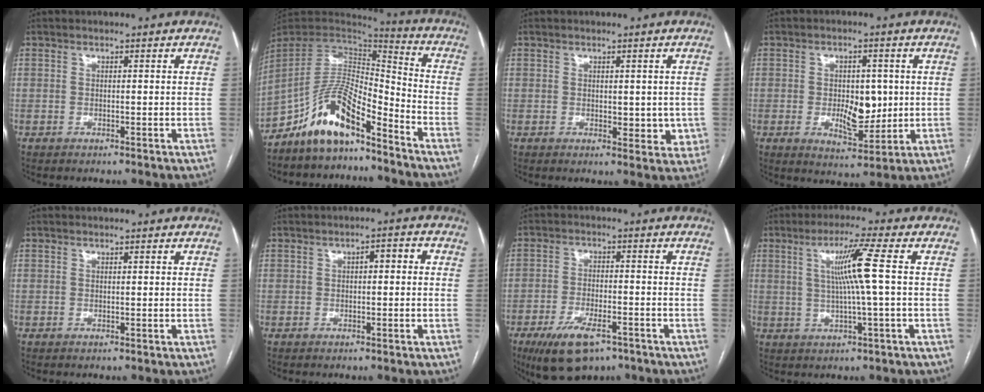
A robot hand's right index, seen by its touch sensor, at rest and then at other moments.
{"total": 12.1, "force": [-9.4, 3.1, 7.0], "torque": [-0.129, 0.027, -0.170]}
{"total": 4.1, "force": [0.0, 2.4, 3.3], "torque": [-0.023, -0.005, 0.004]}
{"total": 7.4, "force": [-0.1, 3.6, 6.5], "torque": [-0.095, 0.001, 0.008]}
{"total": 0.0}
{"total": 2.5, "force": [0.2, 1.0, 2.3], "torque": [-0.033, 0.020, 0.001]}
{"total": 9.5, "force": [-6.0, 3.8, 6.4], "torque": [-0.118, -0.012, -0.095]}
{"total": 7.6, "force": [1.2, -1.5, 7.4], "torque": [-0.134, 0.003, 0.028]}